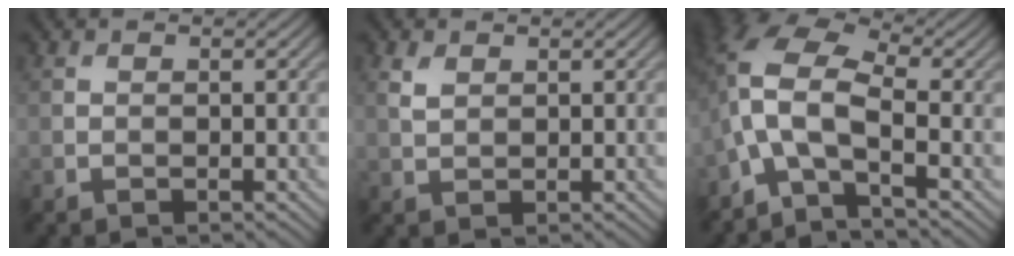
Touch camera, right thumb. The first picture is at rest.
{"total": 1.9, "force": [1.0, 1.1, 1.1], "torque": [-0.032, 0.000, 0.022]}
{"total": 8.8, "force": [-2.3, 3.5, 7.7], "torque": [-0.169, 0.009, -0.069]}